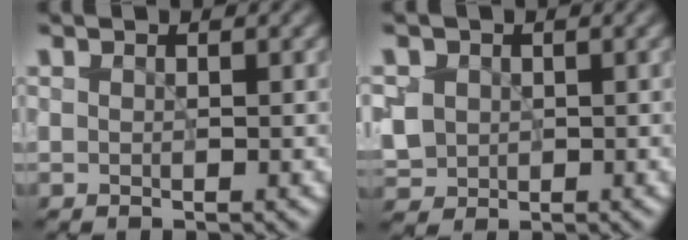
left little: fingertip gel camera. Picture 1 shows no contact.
{"total": 3.5, "force": [0.4, 3.1, 1.5], "torque": [-0.049, 0.006, 0.016]}